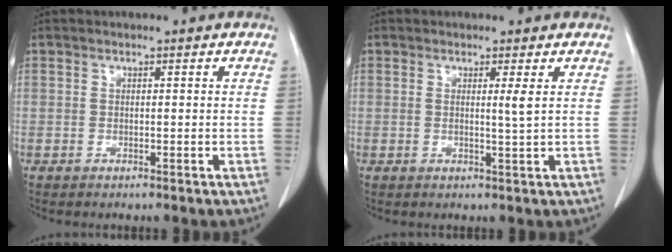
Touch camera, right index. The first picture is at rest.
{"total": 1.6, "force": [0.5, -0.5, 1.5], "torque": [-0.030, -0.006, 0.008]}